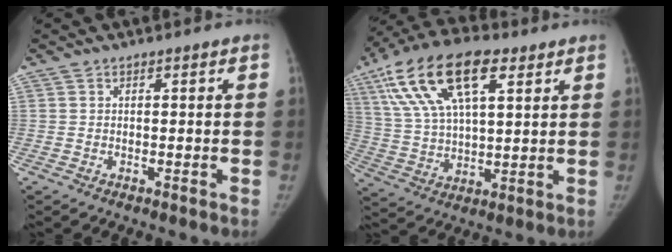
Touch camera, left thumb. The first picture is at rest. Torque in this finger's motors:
{"motor_torque": [0.68, 0.45, 2.10, -0.67, 0.63]}